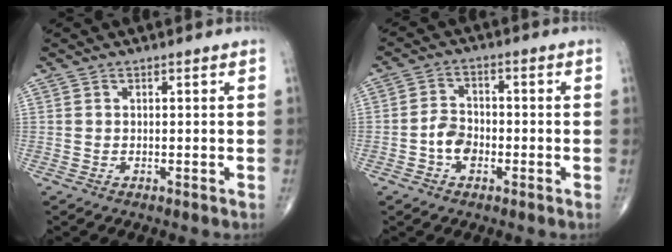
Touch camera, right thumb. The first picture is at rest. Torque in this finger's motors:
{"motor_torque": [0.98, 0.85, 0.29, -0.45, 0.05]}